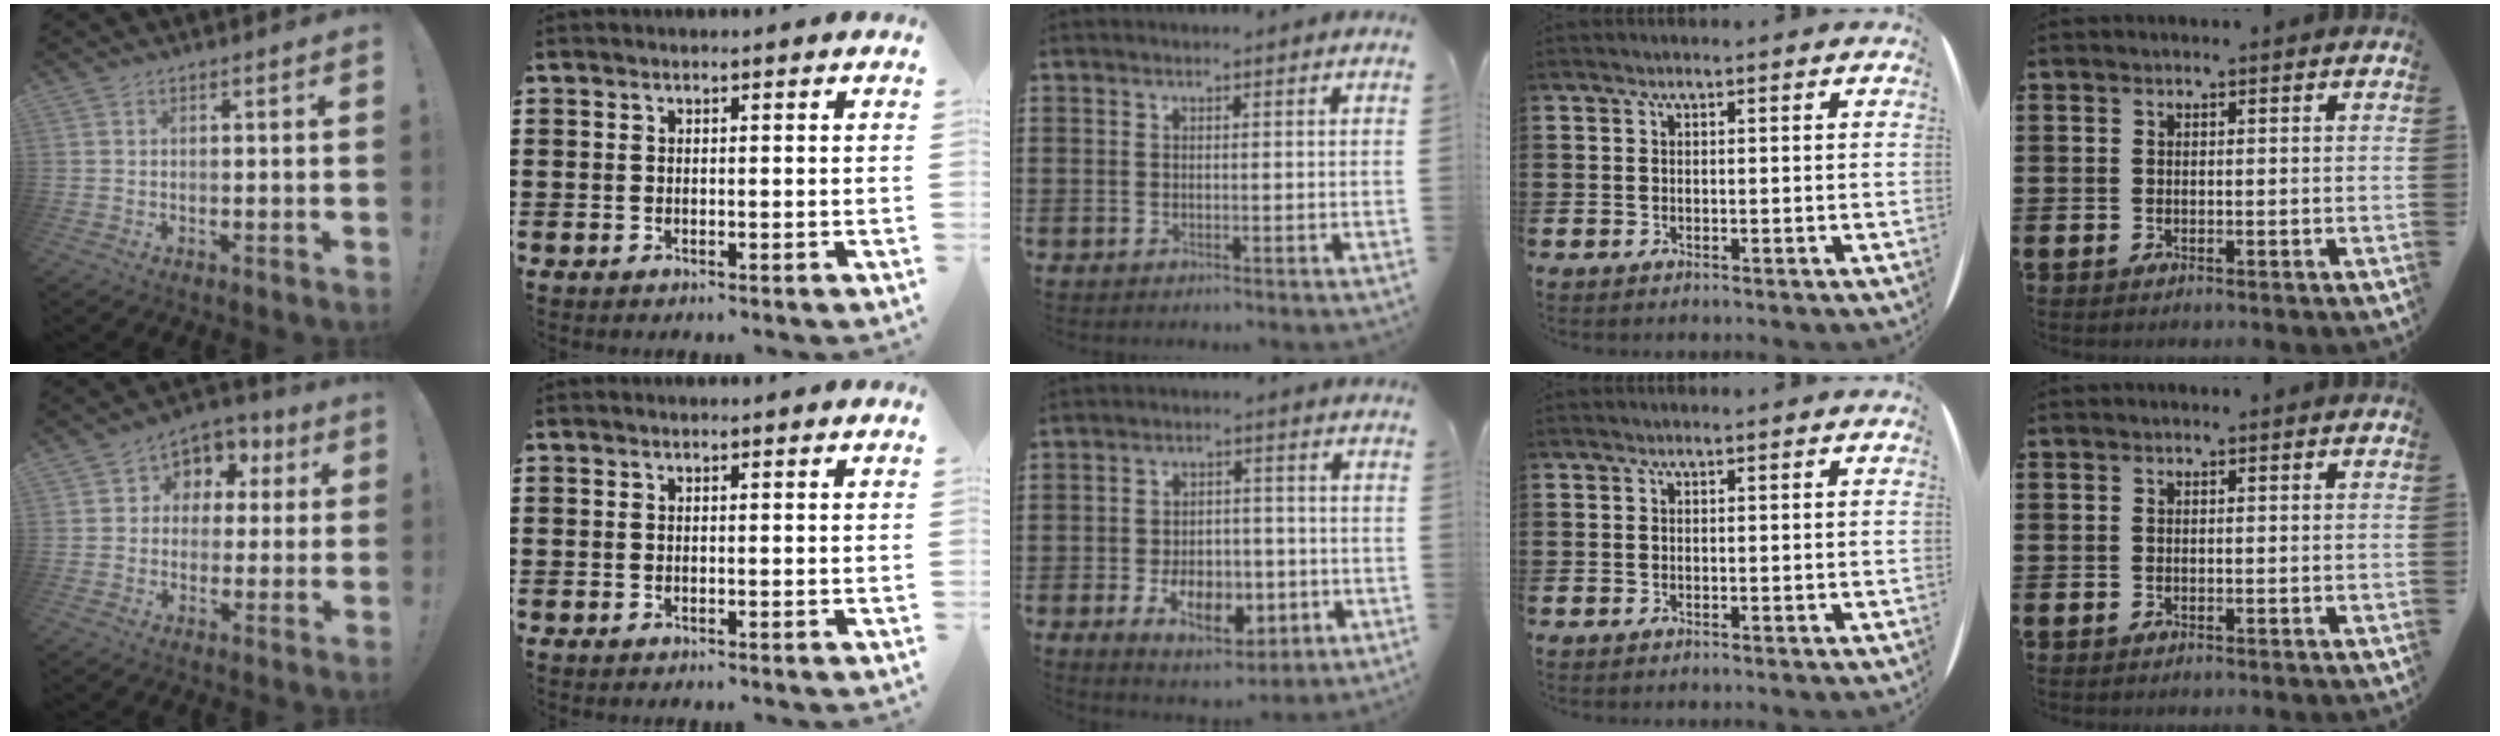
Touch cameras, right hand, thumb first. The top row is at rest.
{"thumb": {"total": 7.4, "force": [0.8, 6.8, 2.8], "torque": [-0.033, 0.001, 0.018]}, "middle": {"total": 7.8, "force": [-3.2, 4.4, 5.5], "torque": [-0.073, 0.004, -0.060]}}